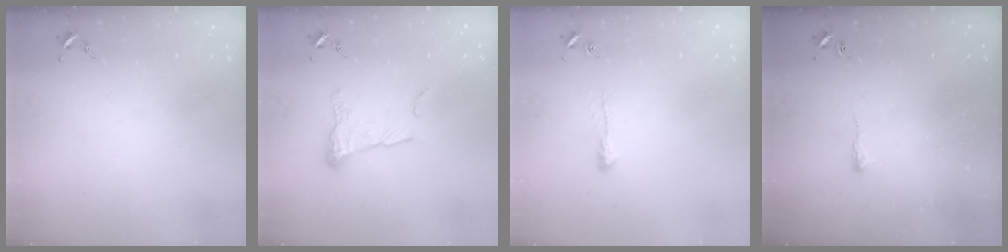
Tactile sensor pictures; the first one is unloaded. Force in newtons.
{"total": 9.5, "press": 9.5, "slide": 0.5}
{"total": 4.1, "press": 4.1, "slide": 0.6}
{"total": 2.8, "press": 2.7, "slide": 0.6}